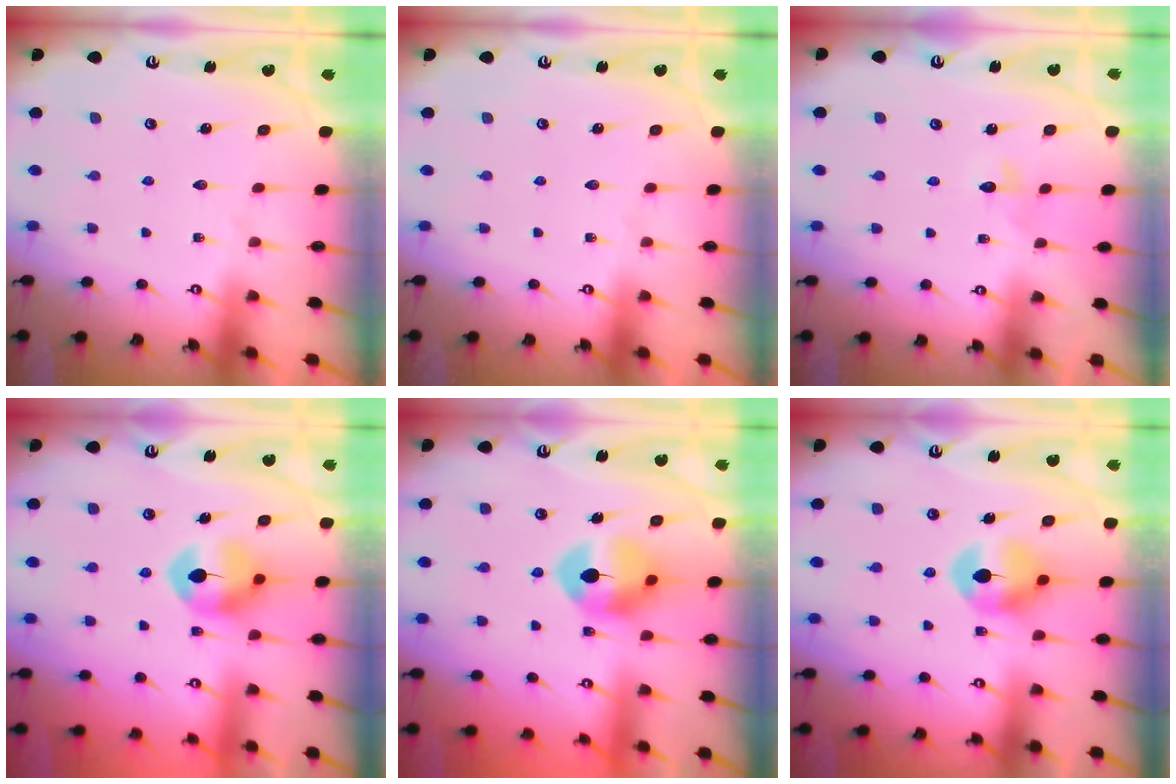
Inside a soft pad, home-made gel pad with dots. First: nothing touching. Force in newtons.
{"total": 0.0}
{"total": 3.3, "press": 3.2, "slide": 0.6}
{"total": 9.7, "press": 9.7, "slide": 0.5}
{"total": 10.5, "press": 10.5, "slide": 0.5}
{"total": 8.7, "press": 8.7, "slide": 0.3}